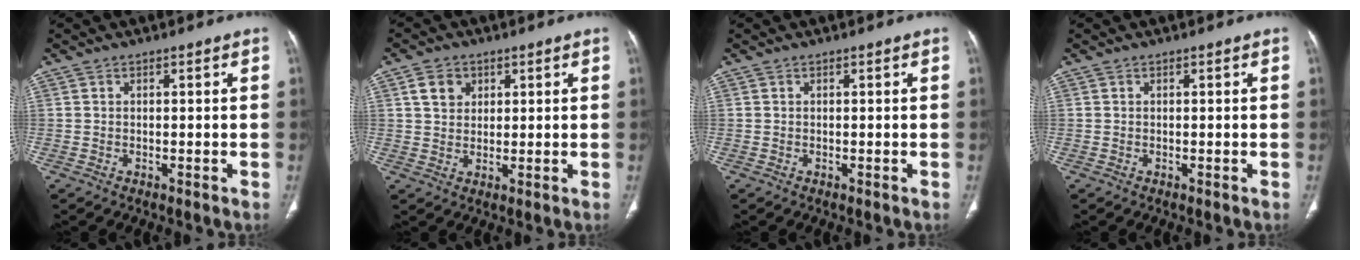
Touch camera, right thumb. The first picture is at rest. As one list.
[{"total": 4.9, "force": [2.0, 3.8, 2.2], "torque": [-0.017, -0.008, 0.038]}, {"total": 0.0}, {"total": 0.0}]